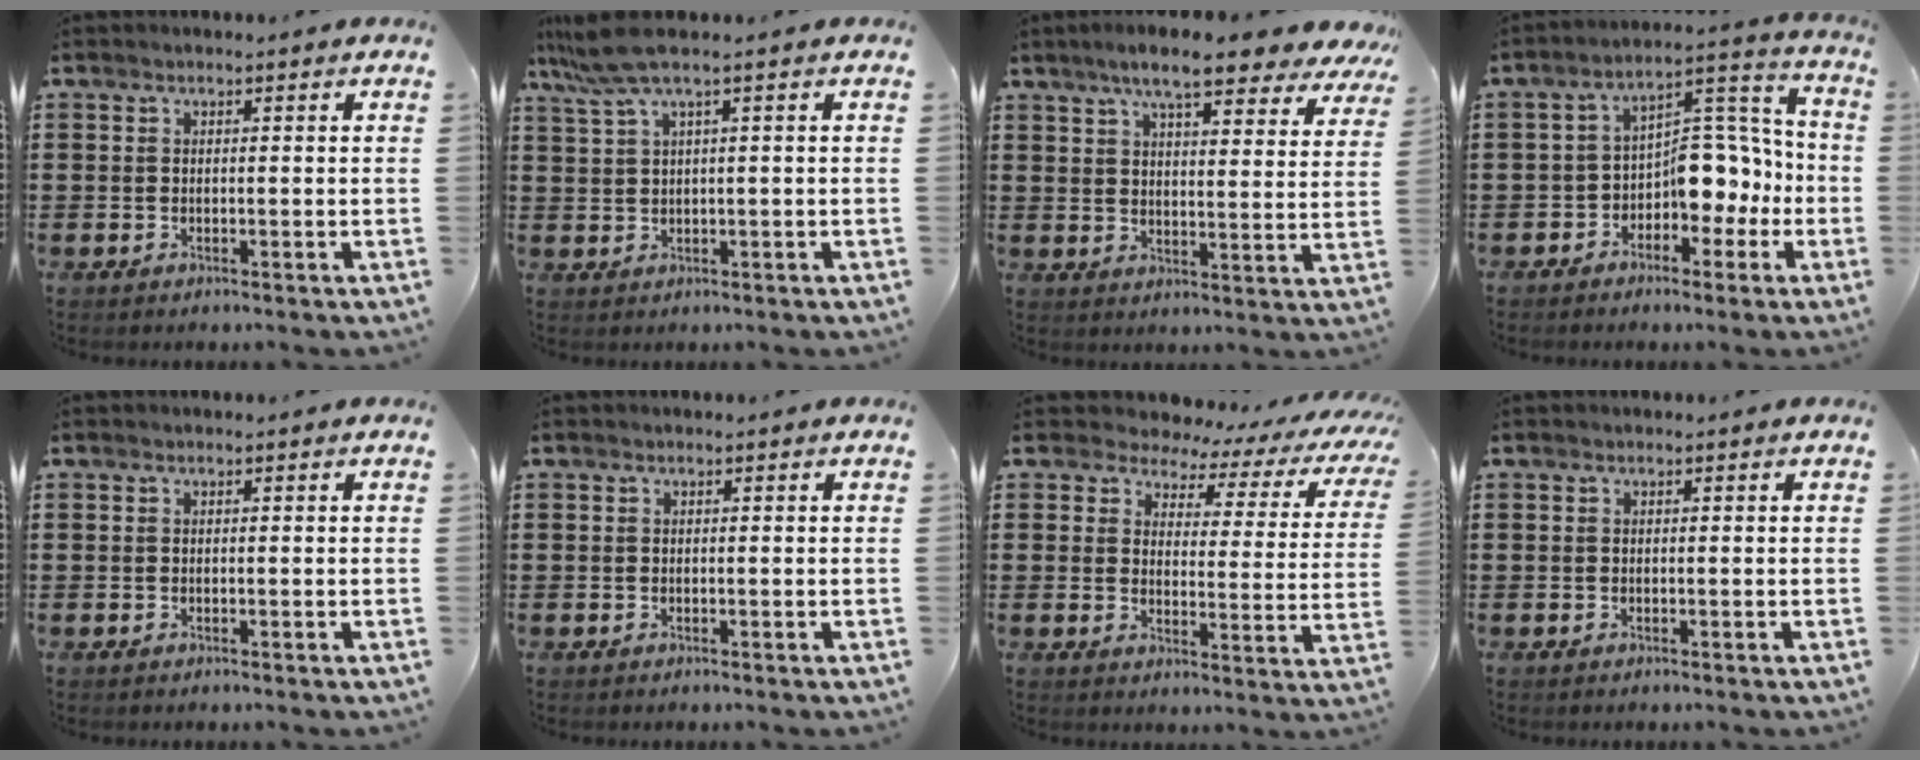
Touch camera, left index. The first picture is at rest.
{"total": 4.1, "force": [1.9, -0.1, 3.7], "torque": [-0.090, -0.005, 0.029]}
{"total": 8.7, "force": [7.1, 1.0, 4.8], "torque": [-0.097, -0.021, 0.124]}
{"total": 8.1, "force": [-2.4, 5.6, 5.2], "torque": [-0.074, -0.002, -0.049]}
{"total": 0.0}
{"total": 0.0}
{"total": 3.6, "force": [2.8, 1.9, 1.2], "torque": [-0.037, -0.018, 0.040]}
{"total": 0.0}